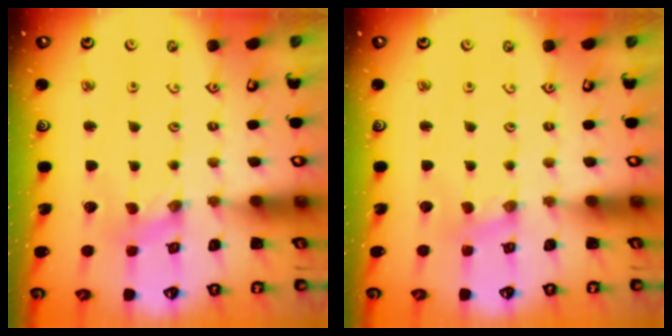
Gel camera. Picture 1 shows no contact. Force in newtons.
{"total": 0.8, "press": 0.8, "slide": 0.2}